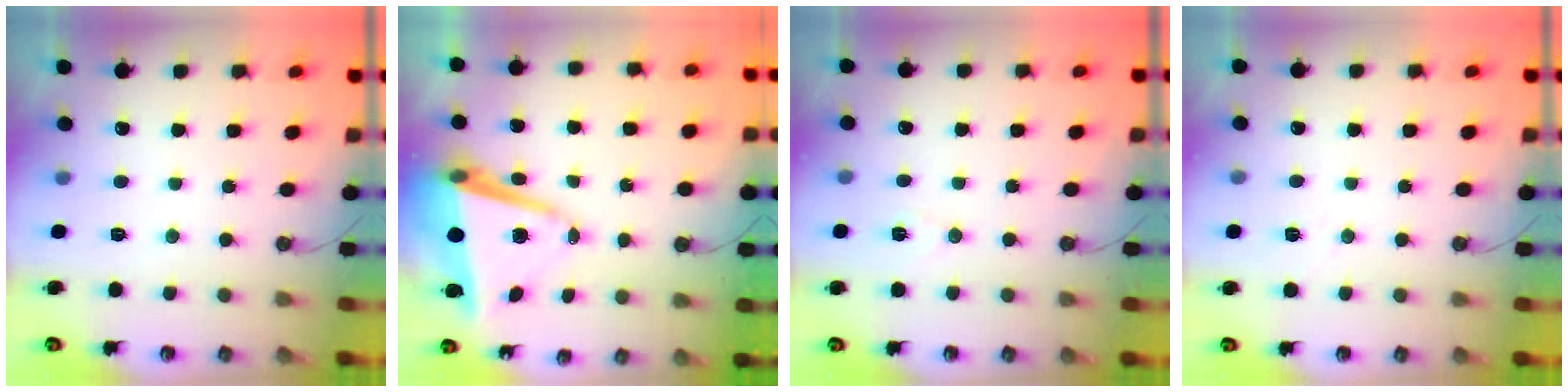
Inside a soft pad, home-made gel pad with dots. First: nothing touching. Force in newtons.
{"total": 10.4, "press": 10.3, "slide": 1.3}
{"total": 7.6, "press": 6.2, "slide": 4.4}
{"total": 6.9, "press": 5.4, "slide": 4.3}